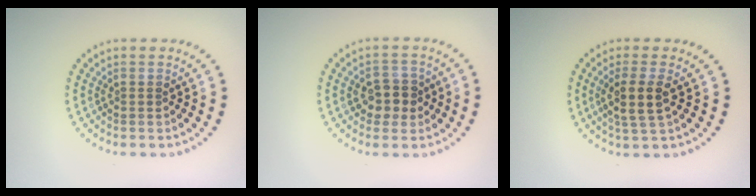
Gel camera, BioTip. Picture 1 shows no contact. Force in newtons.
{"total": 2.8, "press": 2.8, "slide": 0.4}
{"total": 2.9, "press": 2.5, "slide": 1.4}